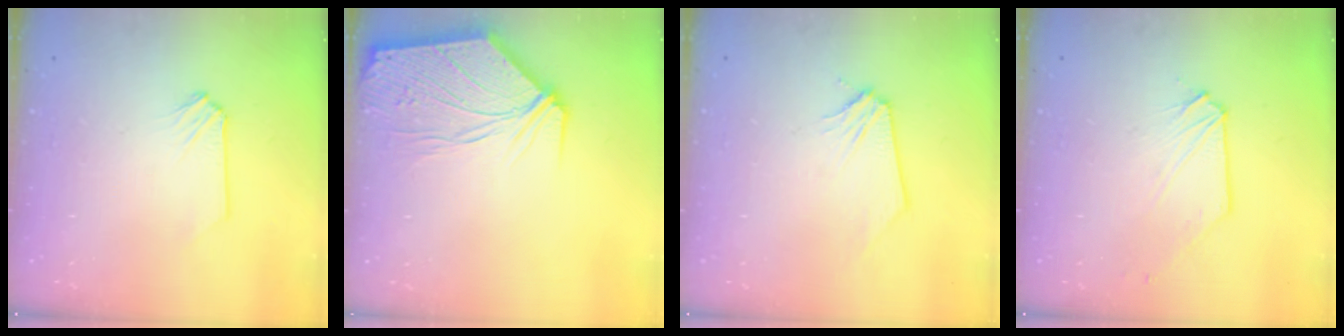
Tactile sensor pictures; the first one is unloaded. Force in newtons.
{"total": 13.1, "press": 12.9, "slide": 2.5}
{"total": 0.0}
{"total": 1.0, "press": 1.0, "slide": 0.1}